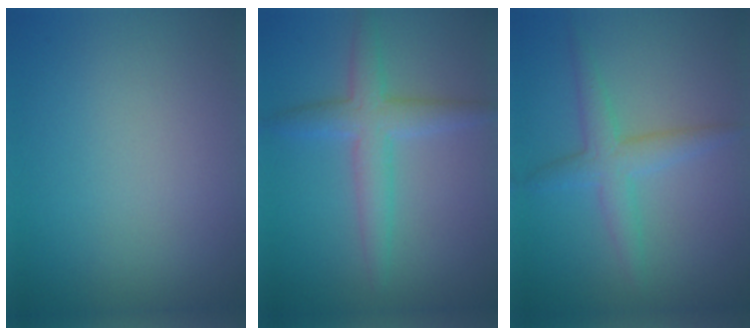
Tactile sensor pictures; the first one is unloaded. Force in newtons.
{"total": 3.6, "press": 3.6, "slide": 0.1}
{"total": 2.9, "press": 2.9, "slide": 0.2}